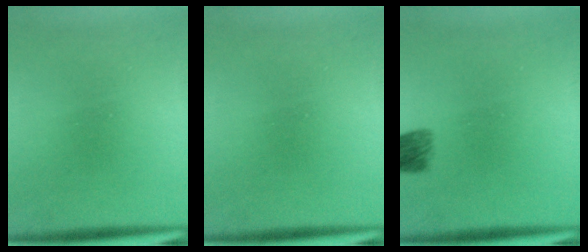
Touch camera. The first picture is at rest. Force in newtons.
{"total": 0.0}
{"total": 4.5}